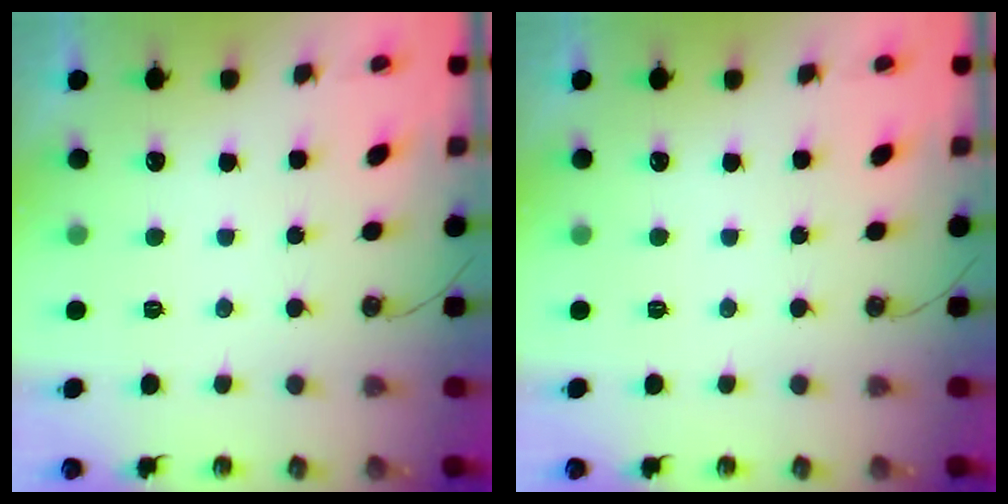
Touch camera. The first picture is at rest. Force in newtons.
{"total": 0.0}